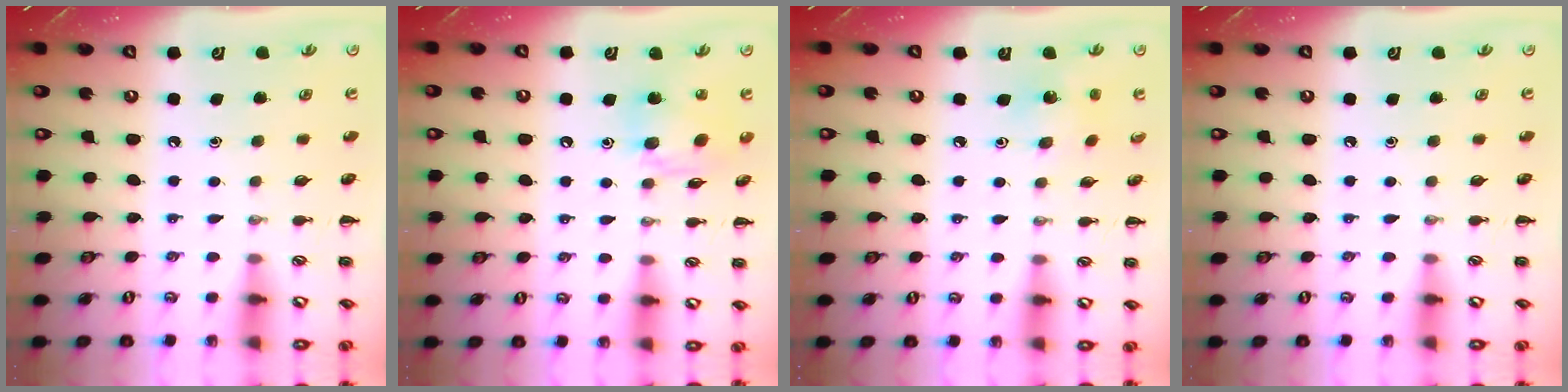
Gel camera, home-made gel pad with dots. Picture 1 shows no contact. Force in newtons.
{"total": 12.3, "press": 12.0, "slide": 2.8}
{"total": 2.2, "press": 2.2, "slide": 0.4}
{"total": 0.0}